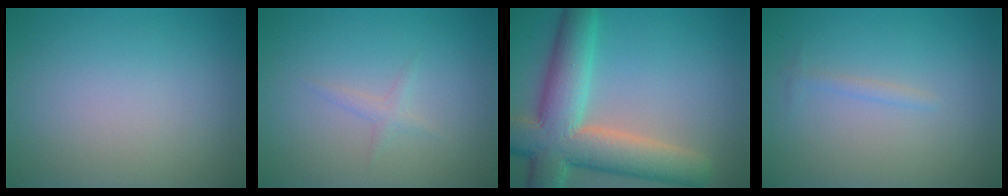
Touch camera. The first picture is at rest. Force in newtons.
{"total": 0.5, "press": 0.5, "slide": 0.0}
{"total": 10.2, "press": 10.1, "slide": 0.9}
{"total": 0.8, "press": 0.8, "slide": 0.0}